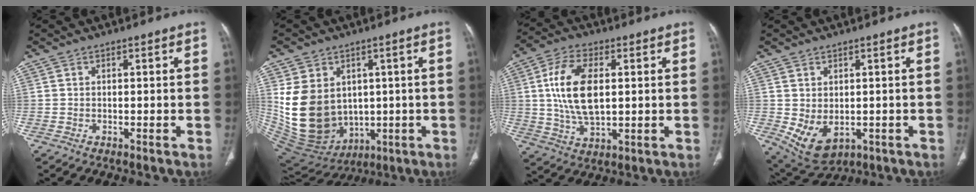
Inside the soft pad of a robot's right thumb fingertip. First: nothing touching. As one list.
[{"total": 18.0, "force": [1.7, 14.2, 10.9], "torque": [-0.188, -0.011, 0.073]}, {"total": 13.2, "force": [2.0, 6.8, 11.1], "torque": [-0.214, -0.004, 0.039]}, {"total": 8.0, "force": [-1.1, 5.5, 5.7], "torque": [-0.093, -0.008, 0.008]}]